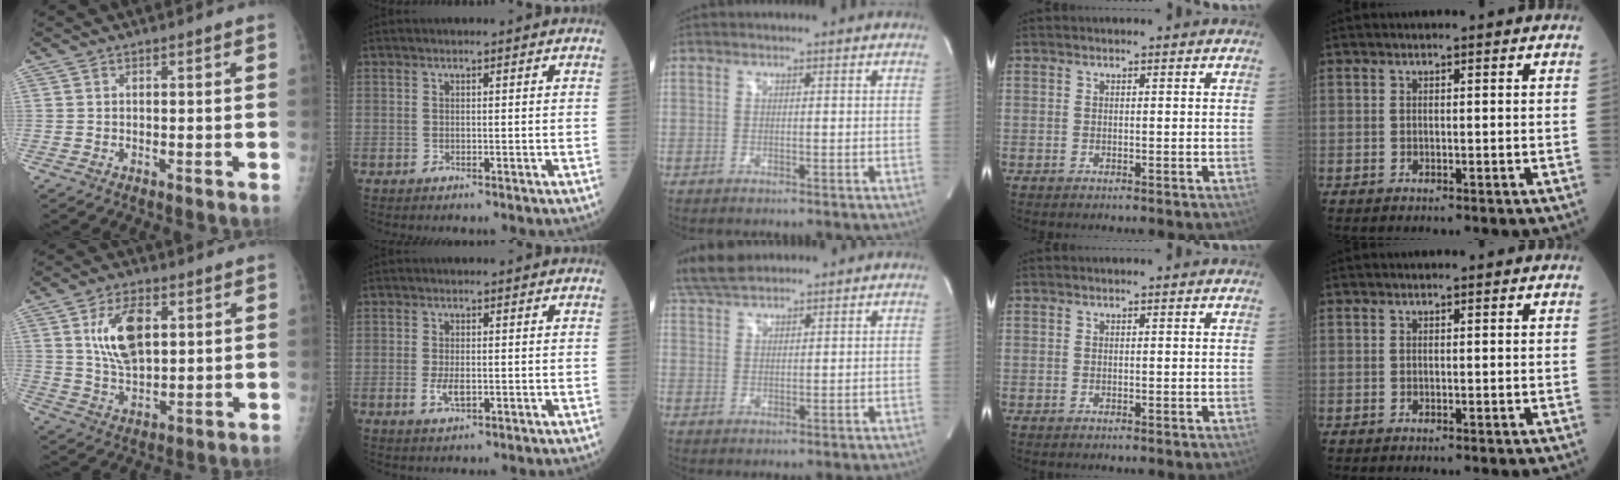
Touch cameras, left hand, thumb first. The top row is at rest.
{"thumb": {"total": 11.3, "force": [3.5, 6.0, 9.0], "torque": [-0.149, -0.014, 0.069]}, "index": {"total": 2.5, "force": [-0.6, 1.0, 2.2], "torque": [-0.051, -0.006, -0.008]}, "middle": {"total": 6.9, "force": [6.1, 1.7, 2.8], "torque": [-0.068, 0.026, 0.122]}}